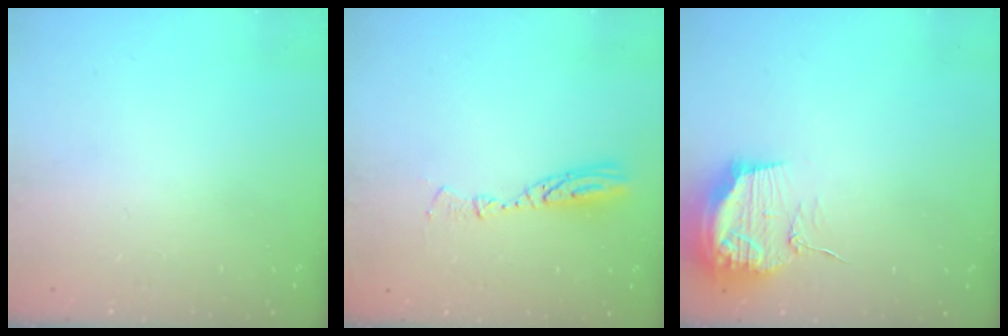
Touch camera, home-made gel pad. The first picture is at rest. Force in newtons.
{"total": 8.0, "press": 8.0, "slide": 0.7}
{"total": 16.1, "press": 16.1, "slide": 0.2}